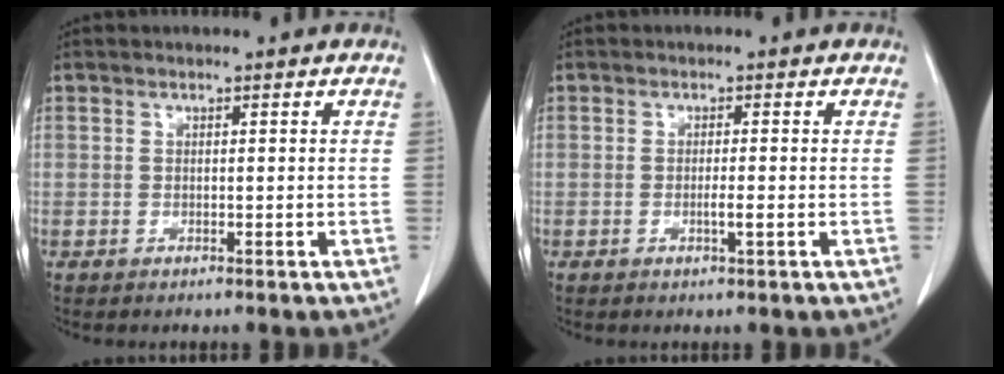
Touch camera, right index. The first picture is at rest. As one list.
[{"total": 1.5, "force": [-0.5, -0.1, 1.4], "torque": [-0.029, -0.004, -0.008]}]